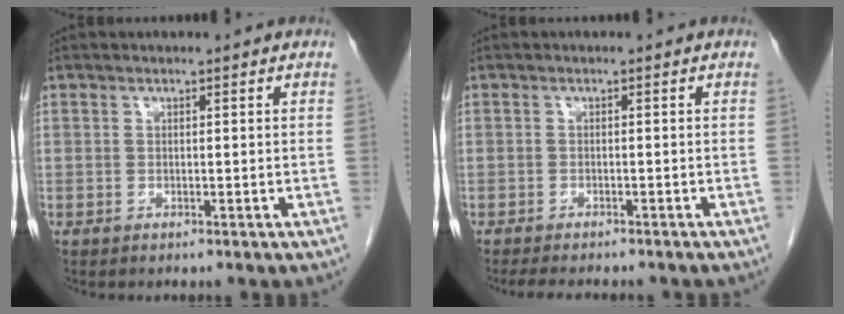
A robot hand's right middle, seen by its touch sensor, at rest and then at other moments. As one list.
[{"total": 7.4, "force": [-6.4, 1.7, 3.3], "torque": [-0.044, -0.007, -0.086]}]